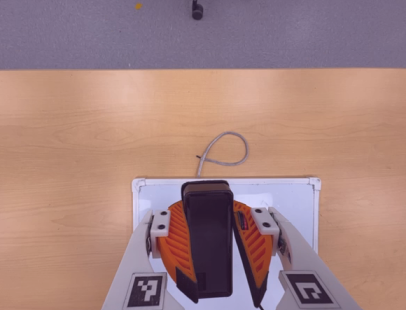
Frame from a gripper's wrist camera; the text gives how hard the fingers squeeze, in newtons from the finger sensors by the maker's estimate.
{"total": 11.7, "left": 11.0, "right": 12.5}